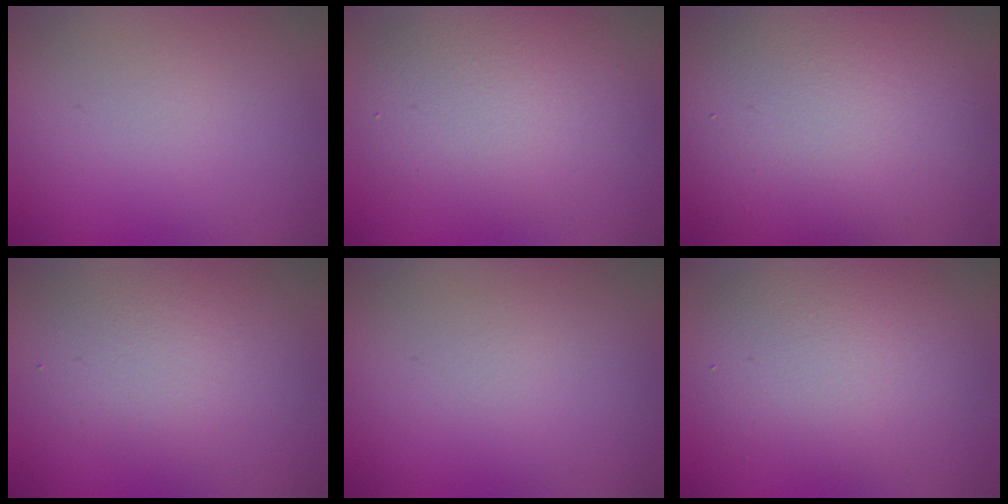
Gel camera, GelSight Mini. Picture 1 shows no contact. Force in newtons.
{"total": 5.1, "press": 5.1, "slide": 0.2}
{"total": 11.7, "press": 11.7, "slide": 0.6}
{"total": 2.6, "press": 2.6, "slide": 0.3}
{"total": 0.0}
{"total": 5.1, "press": 5.1, "slide": 0.2}